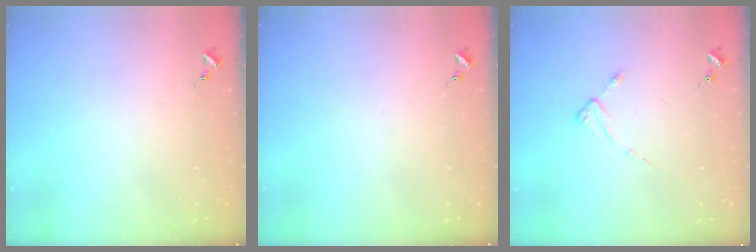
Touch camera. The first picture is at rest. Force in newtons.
{"total": 0.0}
{"total": 2.3, "press": 2.3, "slide": 0.4}